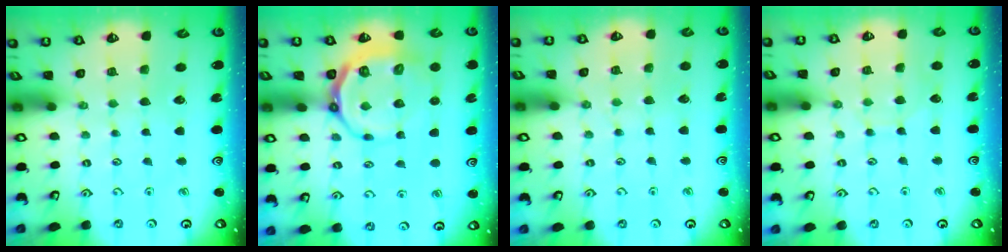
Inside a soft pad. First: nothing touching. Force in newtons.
{"total": 11.7, "press": 11.2, "slide": 3.2}
{"total": 2.9, "press": 2.9, "slide": 0.2}
{"total": 5.4, "press": 5.4, "slide": 0.6}